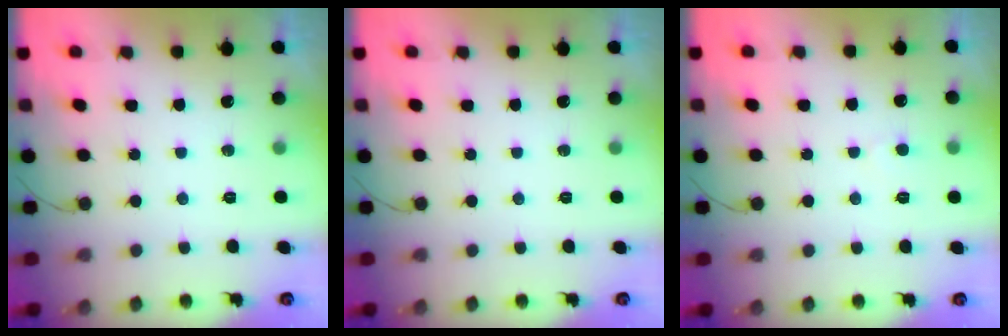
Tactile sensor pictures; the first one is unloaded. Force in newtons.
{"total": 0.0}
{"total": 2.8, "press": 2.8, "slide": 0.2}